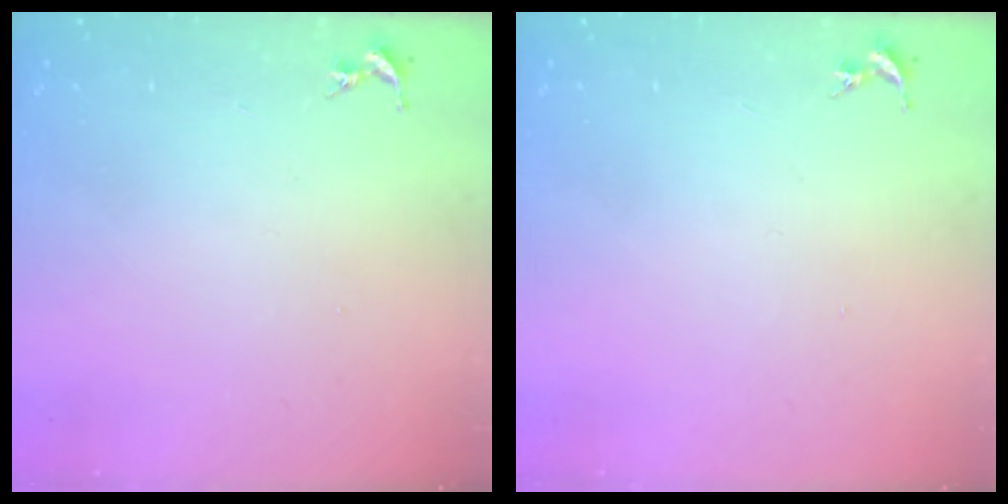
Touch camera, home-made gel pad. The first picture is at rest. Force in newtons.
{"total": 0.0}